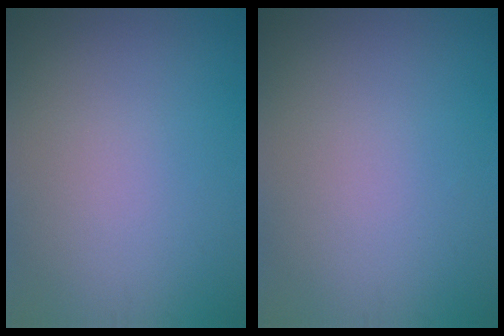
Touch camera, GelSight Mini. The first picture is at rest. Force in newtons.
{"total": 0.0}